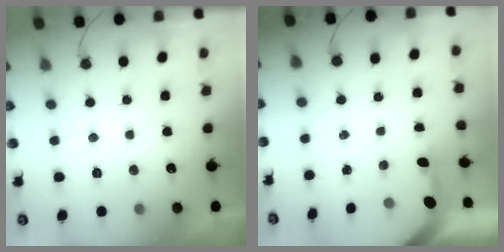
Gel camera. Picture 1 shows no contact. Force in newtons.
{"total": 3.2, "press": 3.2, "slide": 0.2}